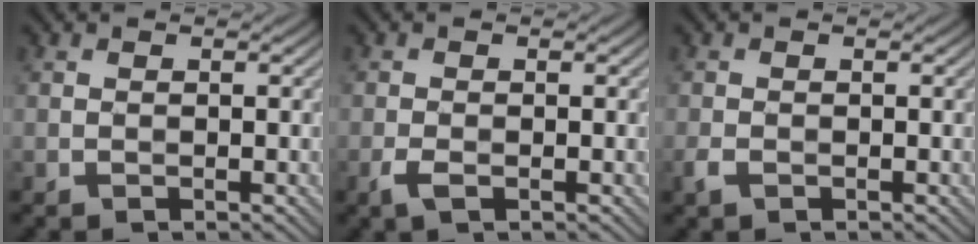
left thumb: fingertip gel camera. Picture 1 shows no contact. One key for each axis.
{"total": 1.6, "fx": -0.9, "fy": 0.5, "fz": 1.3, "tx": -0.032, "ty": -0.001, "tz": -0.019}
{"total": 1.4, "fx": -0.8, "fy": 0.8, "fz": 0.9, "tx": -0.025, "ty": -0.002, "tz": -0.018}